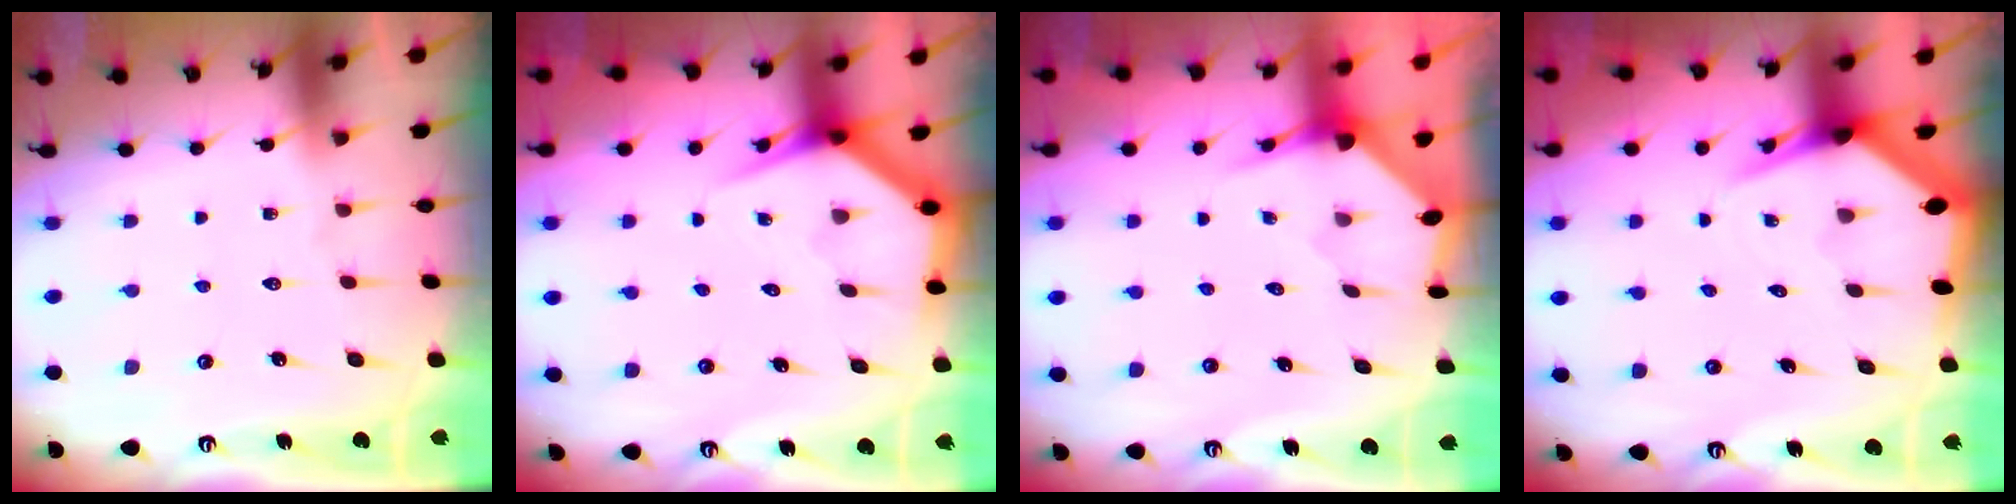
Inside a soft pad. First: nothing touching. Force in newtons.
{"total": 4.1, "press": 4.1, "slide": 0.3}
{"total": 3.2, "press": 3.2, "slide": 0.3}
{"total": 4.6, "press": 4.5, "slide": 0.6}